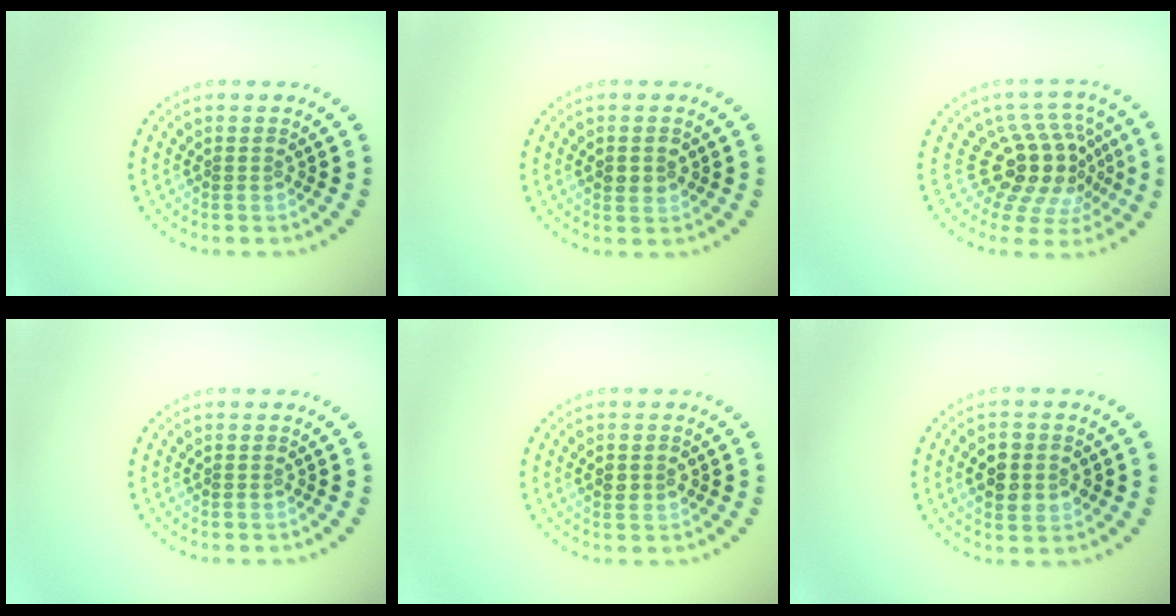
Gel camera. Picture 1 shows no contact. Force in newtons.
{"total": 1.6, "press": 1.6, "slide": 0.2}
{"total": 5.3, "press": 3.9, "slide": 3.7}
{"total": 0.0}
{"total": 1.3, "press": 1.3, "slide": 0.3}
{"total": 4.0, "press": 4.0, "slide": 0.2}